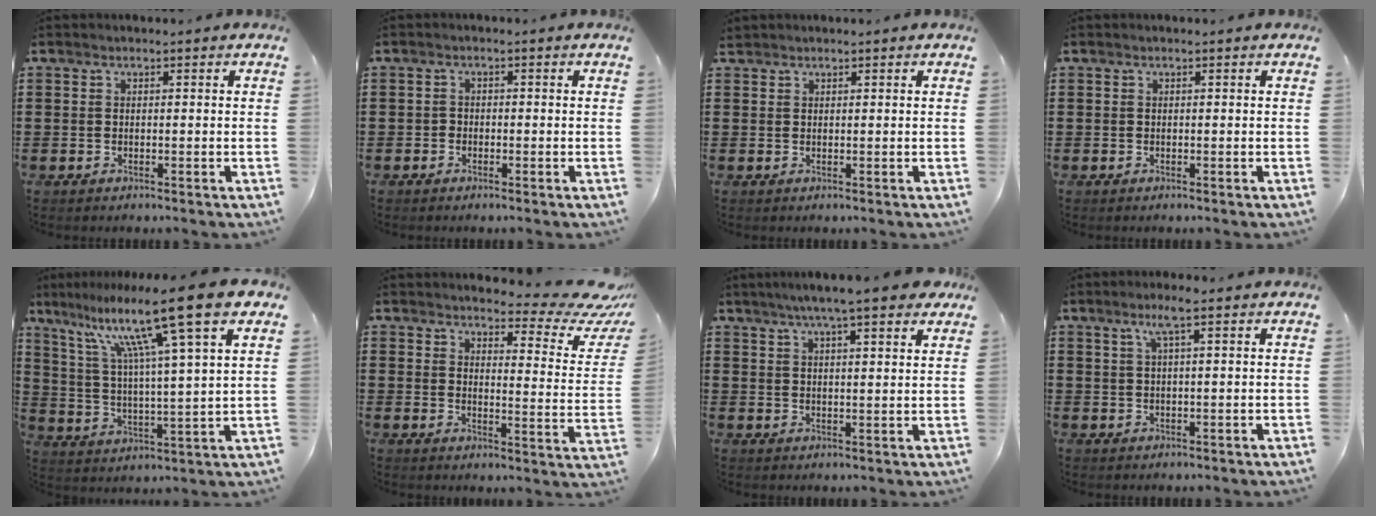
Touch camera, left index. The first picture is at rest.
{"total": 1.1, "force": [-0.9, 0.7, 0.1], "torque": [-0.006, 0.003, -0.019]}
{"total": 0.7, "force": [0.7, 0.2, 0.1], "torque": [-0.004, 0.000, 0.015]}
{"total": 0.0}
{"total": 14.2, "force": [9.4, 0.0, 10.6], "torque": [-0.216, -0.047, 0.143]}
{"total": 5.6, "force": [4.7, 1.2, 2.8], "torque": [-0.045, -0.039, 0.074]}
{"total": 6.2, "force": [5.0, 0.4, 3.7], "torque": [-0.076, -0.008, 0.086]}
{"total": 3.2, "force": [1.6, -0.1, 2.8], "torque": [-0.058, 0.002, 0.025]}